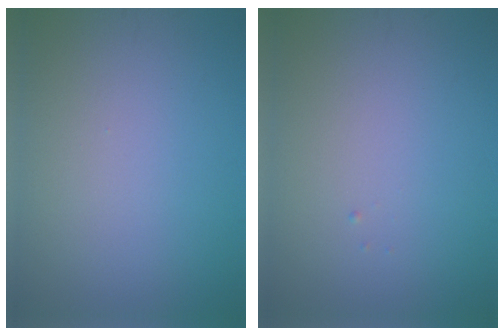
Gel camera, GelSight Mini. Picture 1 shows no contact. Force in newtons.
{"total": 0.0}